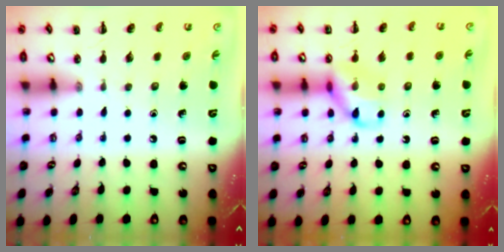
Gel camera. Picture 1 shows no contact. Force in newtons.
{"total": 12.8, "press": 12.7, "slide": 1.5}